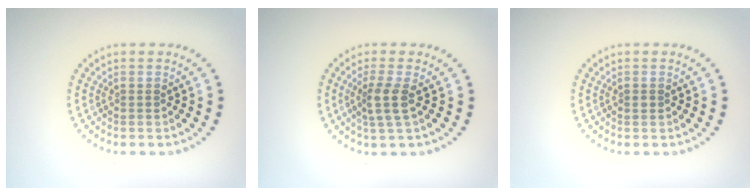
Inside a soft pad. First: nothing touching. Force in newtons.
{"total": 2.4, "press": 1.9, "slide": 1.5}
{"total": 0.5, "press": 0.5, "slide": 0.1}